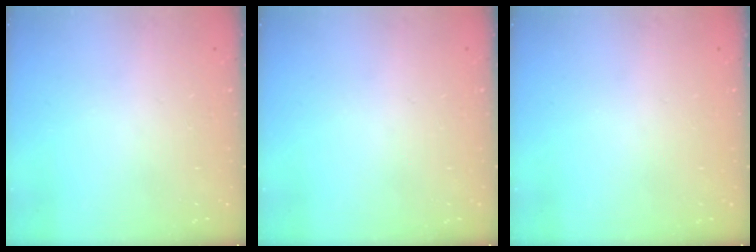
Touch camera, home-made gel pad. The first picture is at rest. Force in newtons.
{"total": 0.0}
{"total": 0.0}